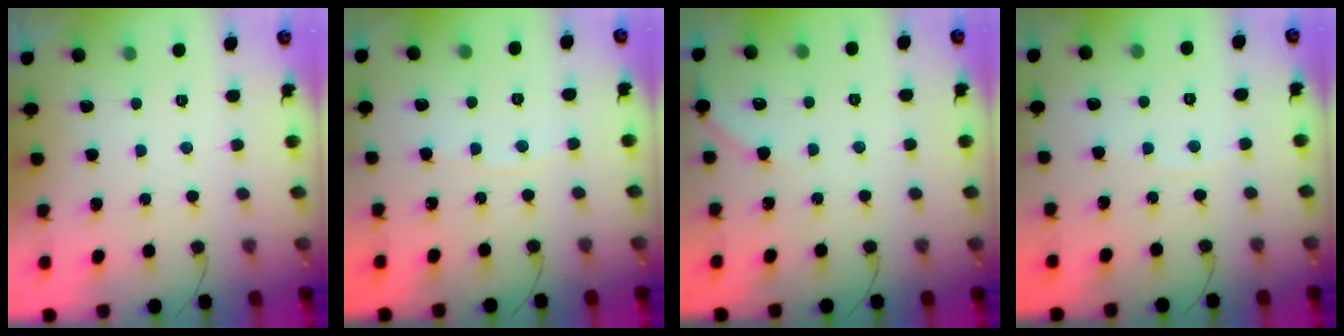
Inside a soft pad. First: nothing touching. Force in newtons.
{"total": 1.5, "press": 1.5, "slide": 0.2}
{"total": 3.4, "press": 3.3, "slide": 0.5}
{"total": 2.6, "press": 2.6, "slide": 0.4}